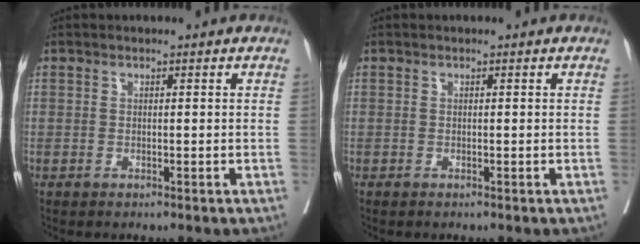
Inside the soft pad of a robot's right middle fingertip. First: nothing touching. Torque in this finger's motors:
{"motor_torque": [0.81, -1.33, 0.00, 0.00]}